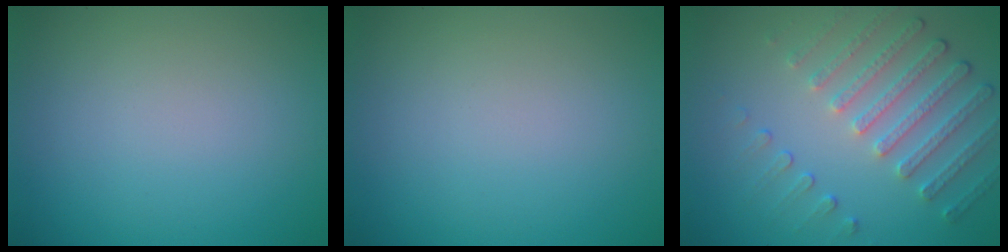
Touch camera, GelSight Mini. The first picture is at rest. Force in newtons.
{"total": 0.0}
{"total": 4.8, "press": 3.5, "slide": 3.2}